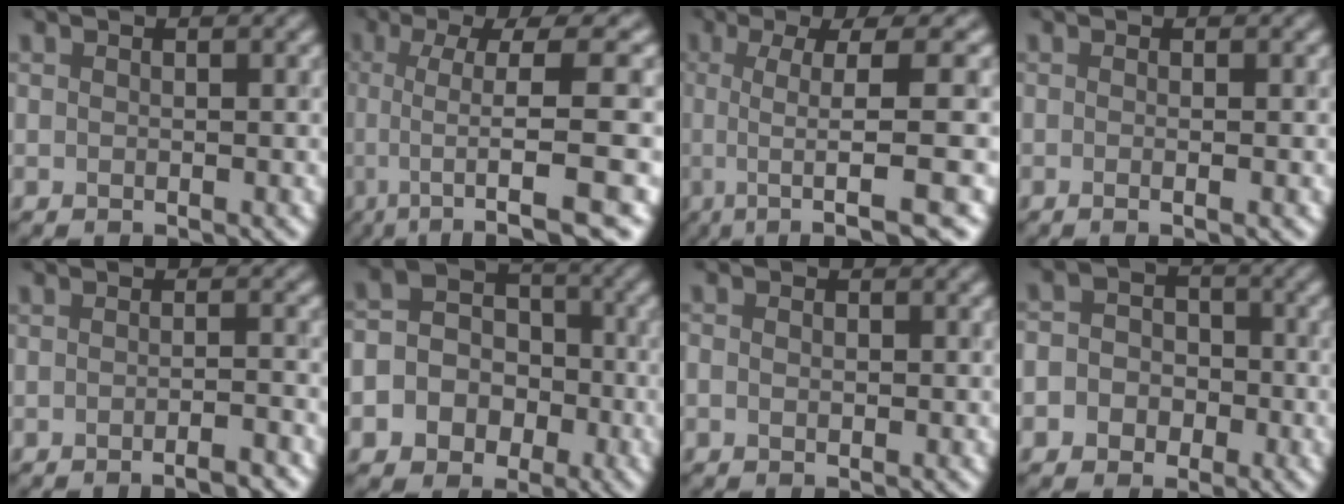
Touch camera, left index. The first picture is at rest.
{"total": 9.5, "force": [-0.9, 2.2, 9.2], "torque": [-0.126, 0.019, -0.005]}
{"total": 8.7, "force": [-0.3, 1.8, 8.5], "torque": [-0.104, 0.019, -0.004]}
{"total": 2.5, "force": [0.3, 1.2, 2.2], "torque": [-0.004, 0.009, -0.016]}
{"total": 2.7, "force": [-2.0, 0.3, 1.8], "torque": [-0.012, 0.018, -0.023]}
{"total": 7.2, "force": [-2.8, 6.3, 2.0], "torque": [-0.039, 0.016, -0.053]}
{"total": 0.0}
{"total": 3.7, "force": [-1.5, 3.3, 0.9], "torque": [0.007, 0.014, -0.030]}